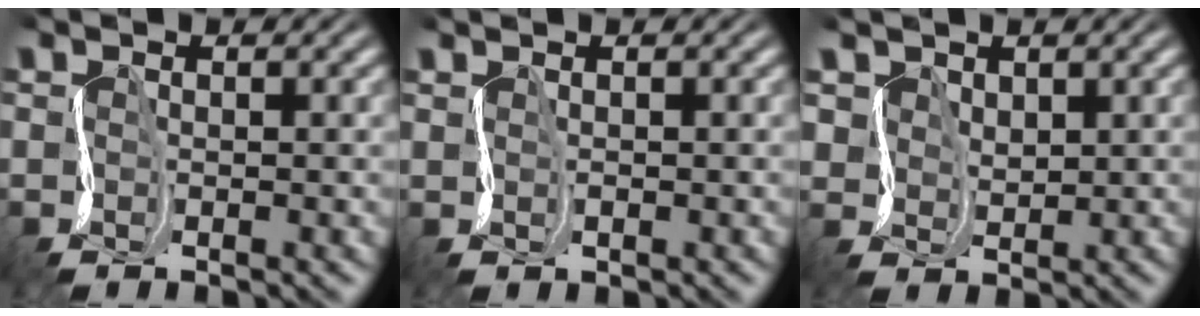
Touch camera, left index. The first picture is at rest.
{"total": 0.7, "force": [0.4, -0.1, -0.5], "torque": [0.007, 0.003, 0.009]}
{"total": 2.7, "force": [2.1, 1.6, 0.1], "torque": [-0.010, 0.003, 0.042]}